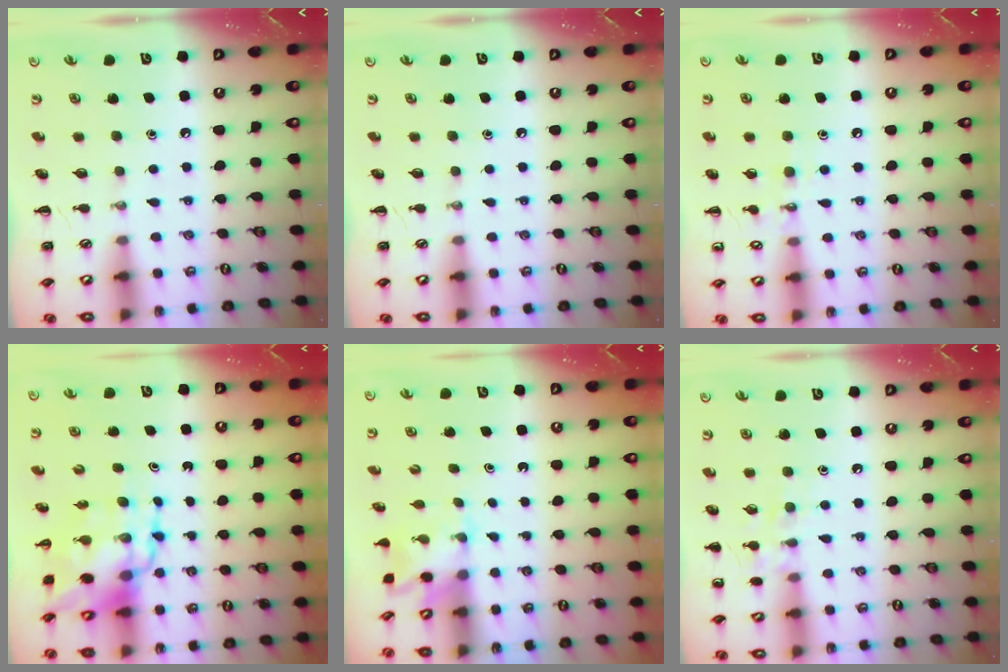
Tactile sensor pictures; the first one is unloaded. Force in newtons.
{"total": 0.0}
{"total": 6.9, "press": 6.7, "slide": 1.7}
{"total": 11.0, "press": 10.6, "slide": 3.0}
{"total": 1.6, "press": 1.5, "slide": 0.6}
{"total": 7.7, "press": 7.5, "slide": 1.4}